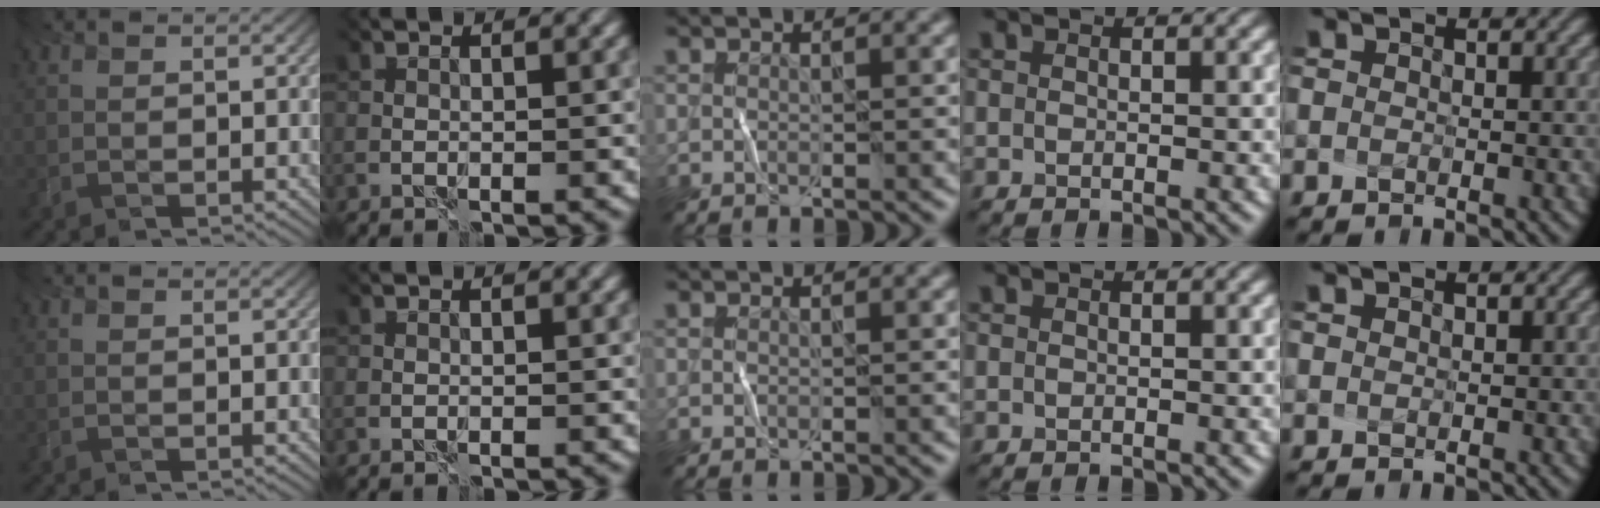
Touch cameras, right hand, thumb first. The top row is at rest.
{"little": {"total": 0.6, "force": [0.5, 0.2, 0.3], "torque": [-0.007, 0.012, 0.006]}}